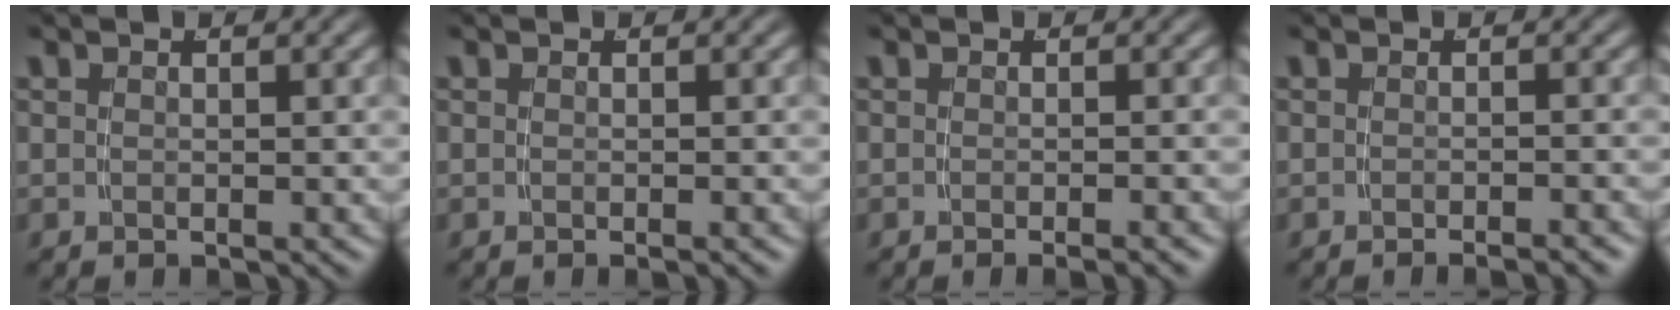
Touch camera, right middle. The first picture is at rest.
{"total": 0.7, "force": [-0.5, -0.1, 0.4], "torque": [-0.003, 0.005, -0.011]}
{"total": 1.8, "force": [-1.5, -0.1, 0.9], "torque": [-0.007, 0.007, -0.027]}
{"total": 1.9, "force": [-1.7, -0.3, 0.7], "torque": [-0.005, 0.007, -0.032]}